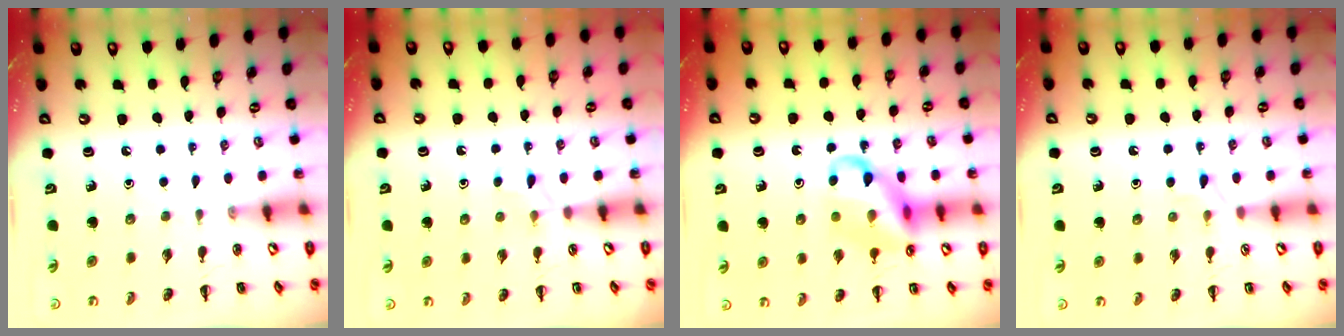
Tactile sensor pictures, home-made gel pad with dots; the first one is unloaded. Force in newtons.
{"total": 4.2, "press": 4.0, "slide": 1.3}
{"total": 13.1, "press": 12.9, "slide": 2.3}
{"total": 4.0, "press": 3.7, "slide": 1.6}